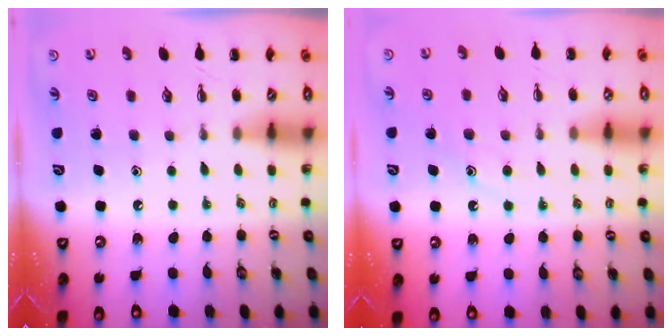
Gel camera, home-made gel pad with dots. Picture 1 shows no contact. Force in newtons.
{"total": 10.7, "press": 10.6, "slide": 1.4}